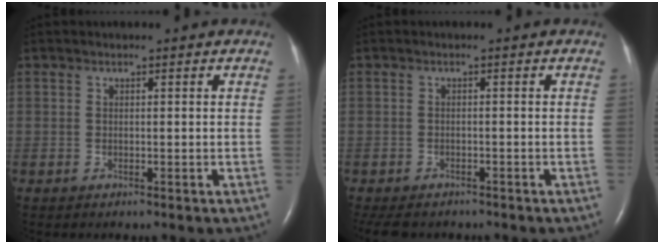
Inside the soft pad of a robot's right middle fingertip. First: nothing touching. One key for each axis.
{"total": 6.5, "fx": -5.4, "fy": 2.7, "fz": 2.3, "tx": -0.035, "ty": -0.003, "tz": -0.076}